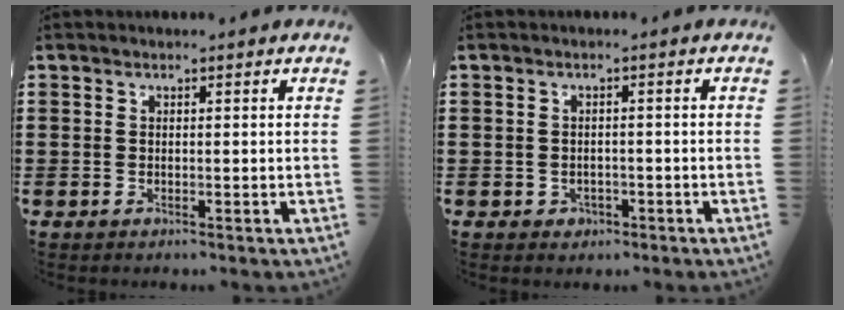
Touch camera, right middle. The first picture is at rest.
{"total": 1.2, "force": [-0.8, 0.9, 0.2], "torque": [-0.010, 0.000, -0.018]}